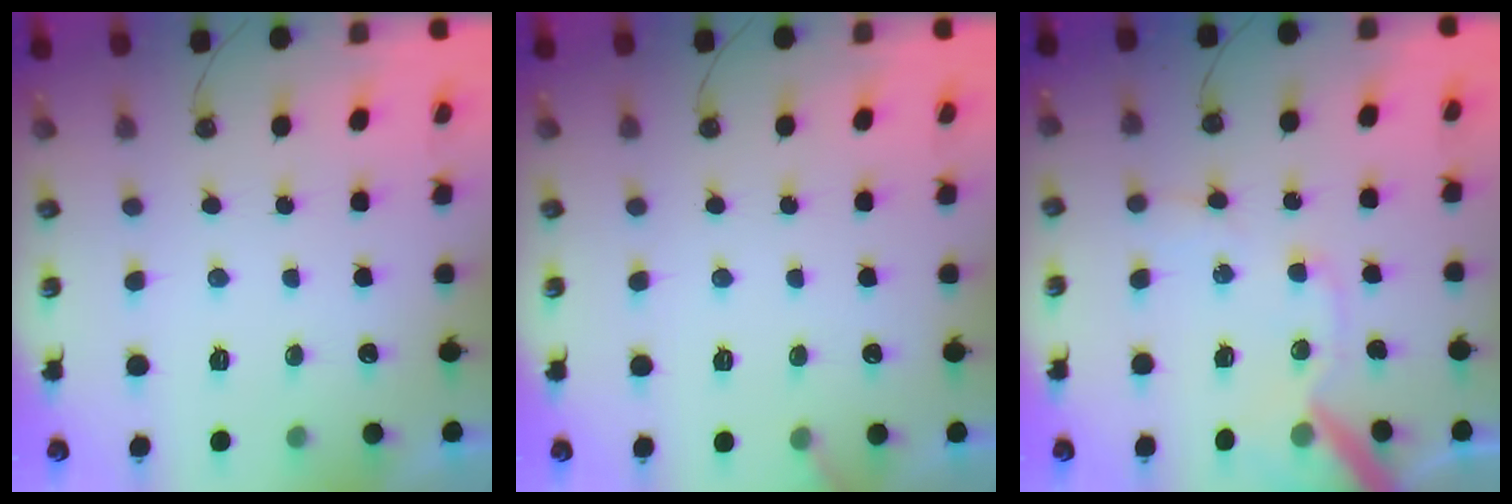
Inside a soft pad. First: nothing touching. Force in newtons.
{"total": 3.8, "press": 3.8, "slide": 0.2}
{"total": 12.8, "press": 12.7, "slide": 1.6}